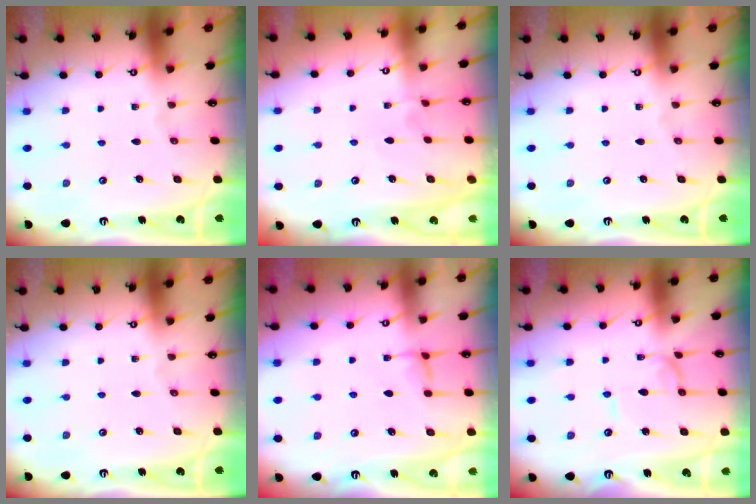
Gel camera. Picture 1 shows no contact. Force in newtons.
{"total": 4.4, "press": 4.4, "slide": 0.1}
{"total": 0.0}
{"total": 0.0}
{"total": 1.5, "press": 1.4, "slide": 0.5}
{"total": 1.1, "press": 1.1, "slide": 0.0}